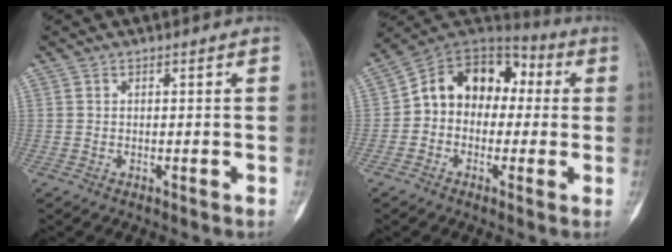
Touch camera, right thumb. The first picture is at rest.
{"total": 13.8, "force": [0.5, 10.7, 8.7], "torque": [-0.096, 0.049, -0.008]}